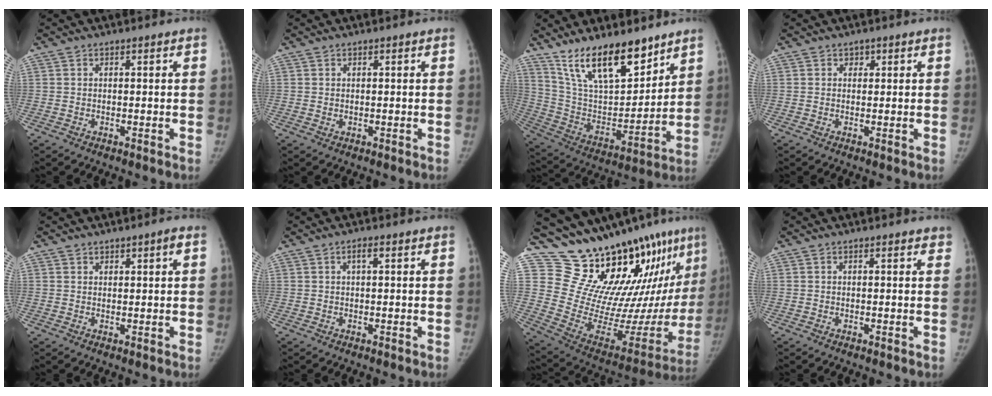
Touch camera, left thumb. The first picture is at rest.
{"total": 0.6, "force": [0.2, 0.5, 0.2], "torque": [0.001, -0.001, 0.002]}
{"total": 18.8, "force": [13.6, 7.2, 10.8], "torque": [-0.141, -0.079, 0.253]}
{"total": 1.2, "force": [0.6, 1.0, 0.2], "torque": [0.009, -0.002, 0.006]}
{"total": 1.8, "force": [1.1, 0.7, 1.2], "torque": [-0.012, -0.005, 0.017]}
{"total": 1.6, "force": [0.6, 0.6, 1.3], "torque": [-0.024, 0.005, 0.007]}
{"total": 26.1, "force": [20.5, 7.3, 14.3], "torque": [-0.181, -0.154, 0.317]}
{"total": 1.0, "force": [0.8, 0.5, 0.4], "torque": [0.003, -0.001, 0.004]}